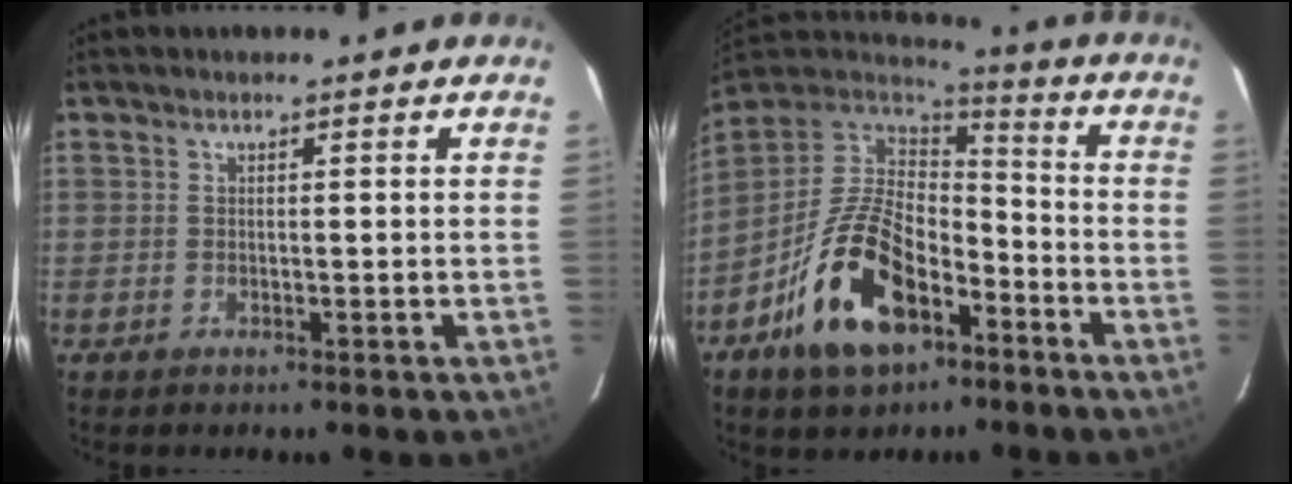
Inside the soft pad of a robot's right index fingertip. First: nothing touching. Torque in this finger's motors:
{"motor_torque": [1.24, -0.90, 1.05, 0.21]}